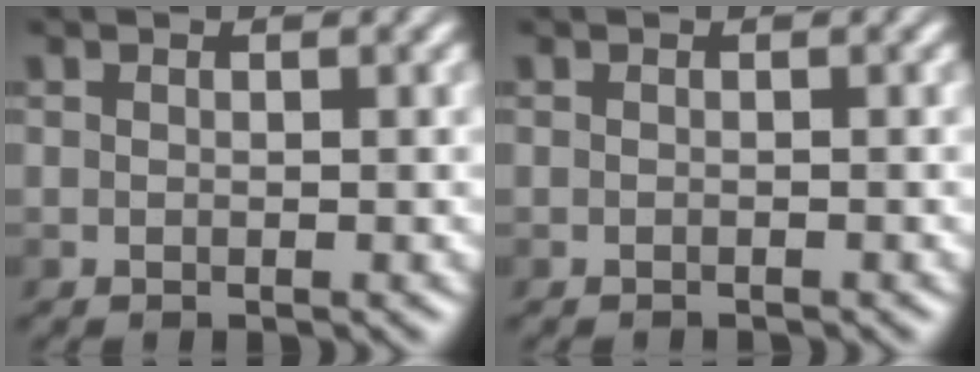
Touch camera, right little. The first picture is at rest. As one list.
[{"total": 0.7, "force": [-0.7, 0.1, 0.1], "torque": [0.002, -0.002, -0.011]}]